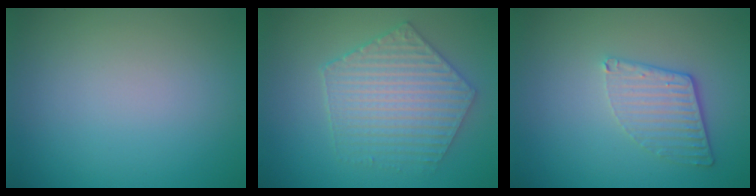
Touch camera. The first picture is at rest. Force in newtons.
{"total": 5.0, "press": 4.3, "slide": 2.6}
{"total": 3.2, "press": 2.7, "slide": 1.6}